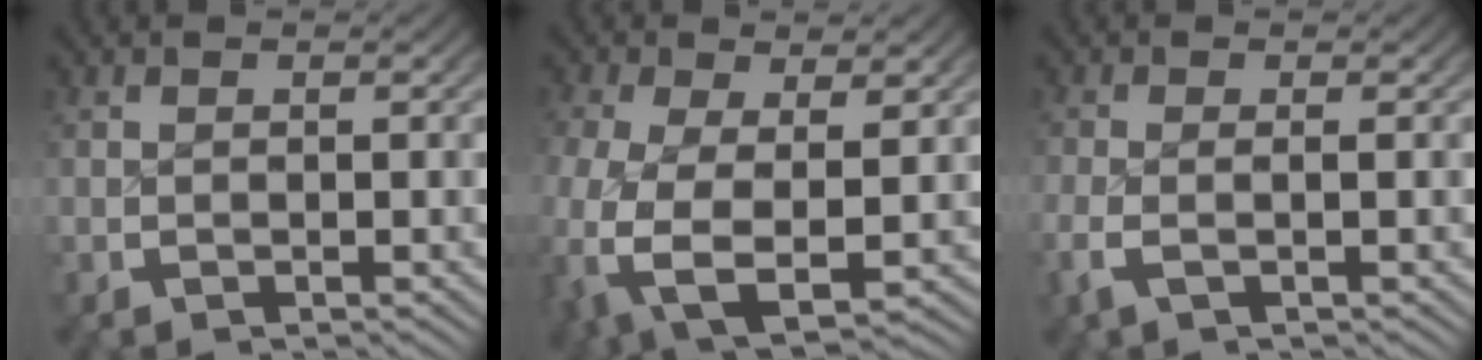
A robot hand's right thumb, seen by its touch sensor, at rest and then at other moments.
{"total": 9.6, "force": [-1.6, 6.2, 7.2], "torque": [-0.207, -0.063, 0.004]}
{"total": 2.1, "force": [-0.7, 0.9, 1.8], "torque": [-0.054, -0.008, -0.012]}